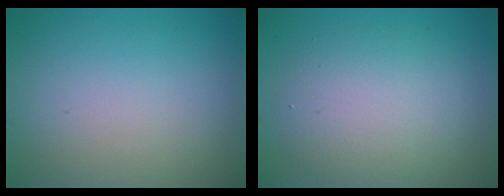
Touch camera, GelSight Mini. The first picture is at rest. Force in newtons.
{"total": 4.8, "press": 4.8, "slide": 0.1}